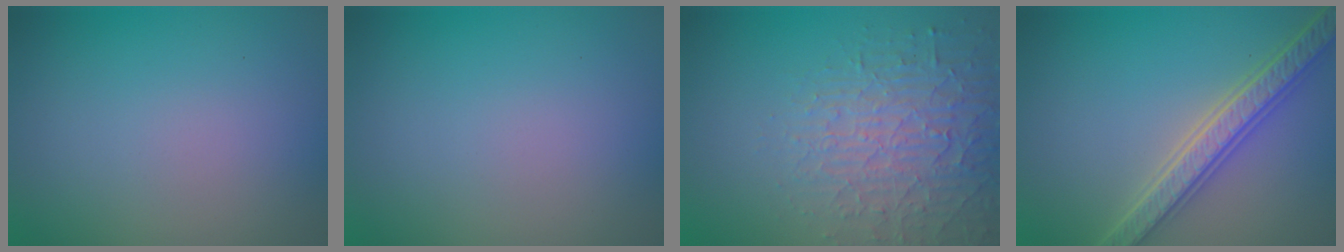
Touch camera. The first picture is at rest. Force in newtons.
{"total": 0.0}
{"total": 4.2, "press": 4.1, "slide": 0.9}
{"total": 5.4, "press": 5.3, "slide": 1.1}